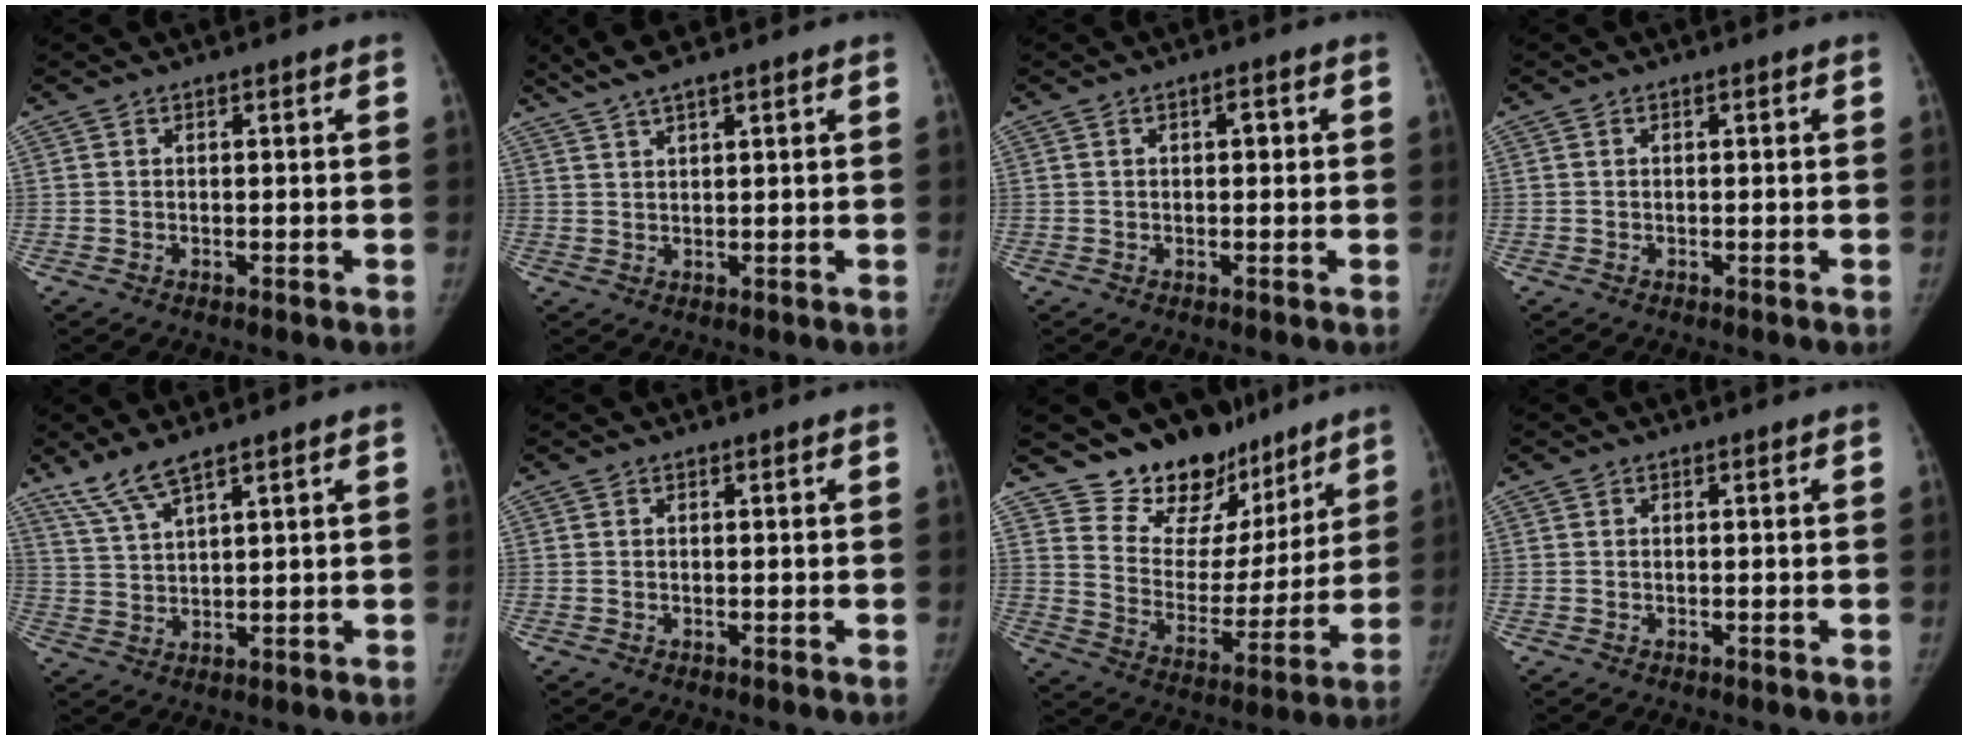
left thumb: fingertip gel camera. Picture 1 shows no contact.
{"total": 5.1, "force": [4.0, 0.4, 3.1], "torque": [-0.067, 0.005, 0.083]}
{"total": 1.7, "force": [0.3, 0.9, 1.4], "torque": [-0.018, 0.003, 0.004]}
{"total": 0.0}
{"total": 6.0, "force": [4.7, 0.7, 3.7], "torque": [-0.082, -0.016, 0.102]}
{"total": 0.0}
{"total": 17.4, "force": [14.2, 9.1, 4.3], "torque": [0.002, -0.103, 0.222]}
{"total": 0.0}